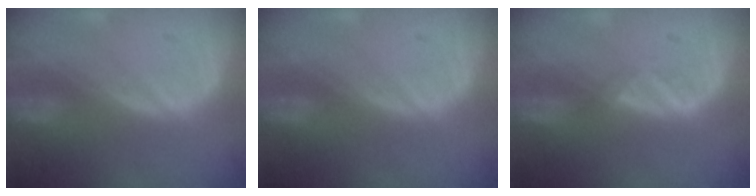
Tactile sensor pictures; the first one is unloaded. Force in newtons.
{"total": 0.0}
{"total": 1.3, "press": 1.2, "slide": 0.7}